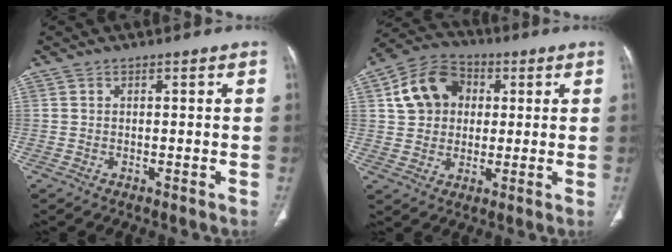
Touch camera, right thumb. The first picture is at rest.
{"total": 12.2, "force": [2.7, 10.0, 6.5], "torque": [-0.095, 0.011, 0.039]}